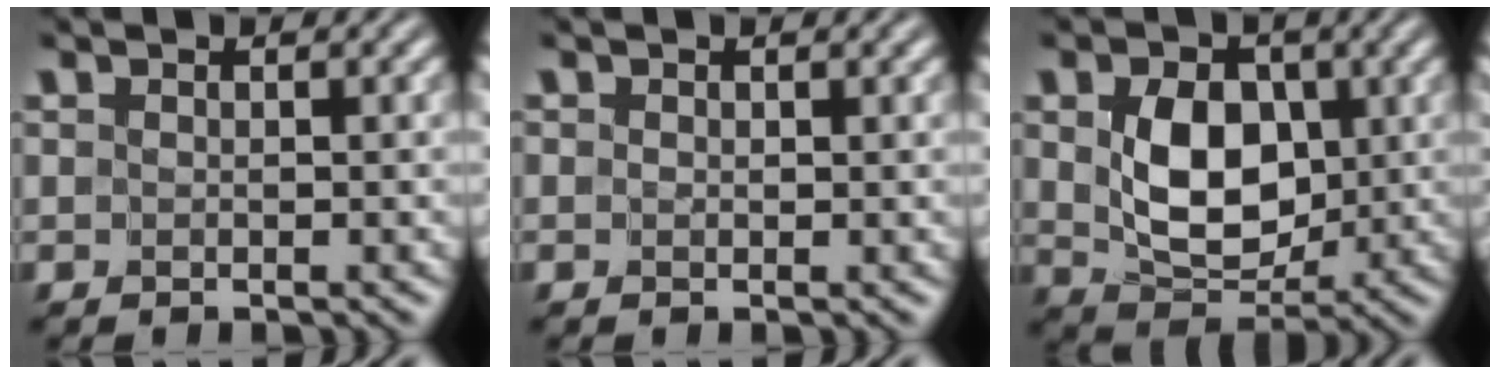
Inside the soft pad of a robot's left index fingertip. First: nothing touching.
{"total": 0.0}
{"total": 5.6, "force": [0.5, 4.1, 3.8], "torque": [-0.075, -0.010, 0.015]}